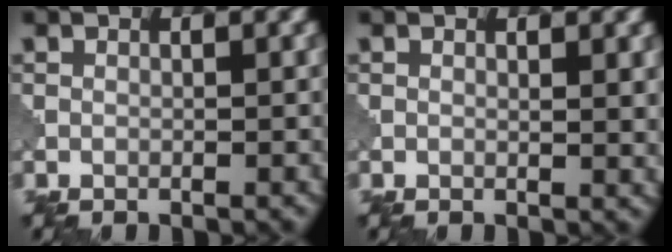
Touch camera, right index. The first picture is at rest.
{"total": 1.1, "force": [0.7, 0.4, 0.8], "torque": [-0.008, -0.002, 0.012]}